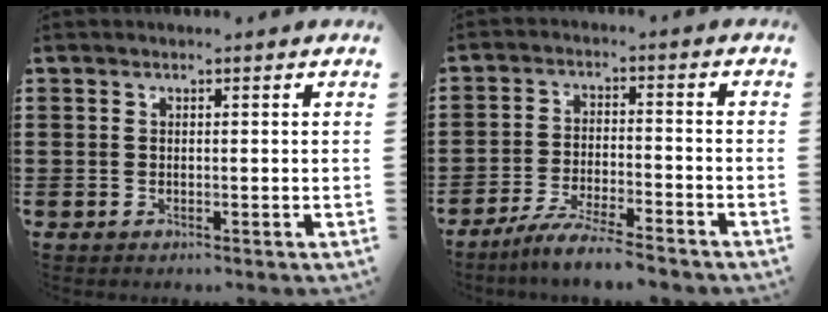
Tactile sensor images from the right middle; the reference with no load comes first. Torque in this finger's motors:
{"motor_torque": [1.11, -1.02, 0.36, 0.06]}